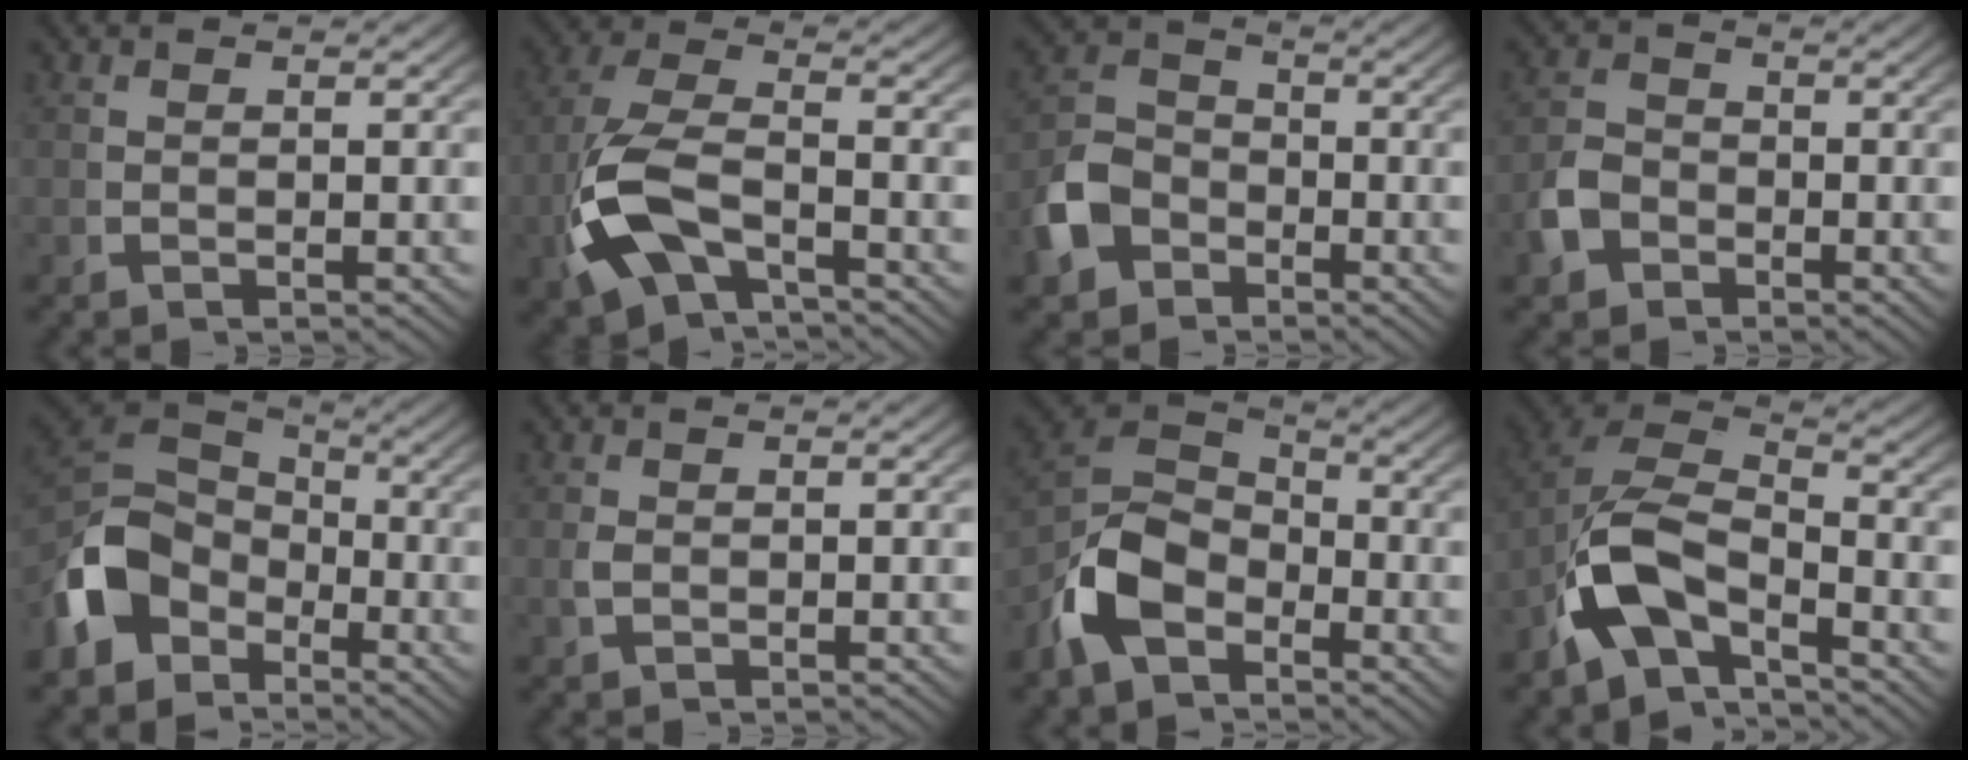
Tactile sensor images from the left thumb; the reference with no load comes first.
{"total": 9.4, "force": [-2.3, 6.3, 6.6], "torque": [-0.182, -0.041, -0.022]}
{"total": 6.1, "force": [-2.5, 4.8, 2.7], "torque": [-0.060, -0.017, -0.040]}
{"total": 3.3, "force": [-1.5, 2.6, 1.4], "torque": [-0.039, -0.011, -0.025]}
{"total": 9.2, "force": [-1.3, 6.8, 6.1], "torque": [-0.141, -0.021, -0.012]}
{"total": 0.7, "force": [0.1, 0.5, 0.5], "torque": [-0.018, -0.006, 0.007]}
{"total": 8.3, "force": [-1.9, 6.0, 5.4], "torque": [-0.122, -0.021, -0.027]}
{"total": 11.0, "force": [-1.9, 7.6, 7.7], "torque": [-0.181, -0.044, -0.026]}